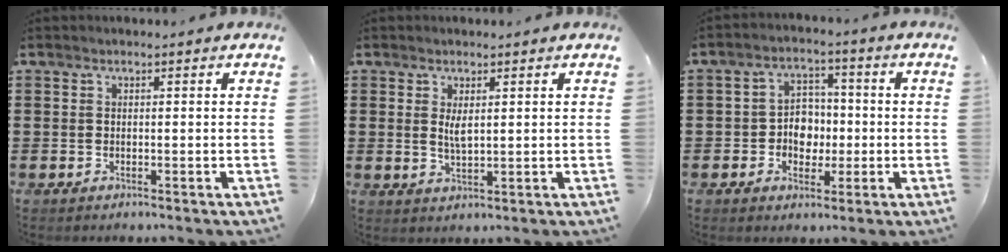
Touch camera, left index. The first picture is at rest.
{"total": 2.5, "force": [0.8, 0.7, 2.3], "torque": [-0.047, 0.001, 0.013]}
{"total": 5.2, "force": [-0.9, 4.4, 2.6], "torque": [-0.053, 0.010, -0.020]}